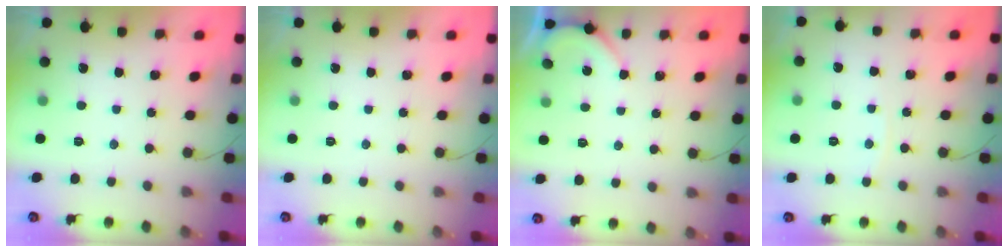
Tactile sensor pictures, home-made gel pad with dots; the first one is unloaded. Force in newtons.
{"total": 0.0}
{"total": 2.3, "press": 2.3, "slide": 0.4}
{"total": 3.5, "press": 3.4, "slide": 0.5}